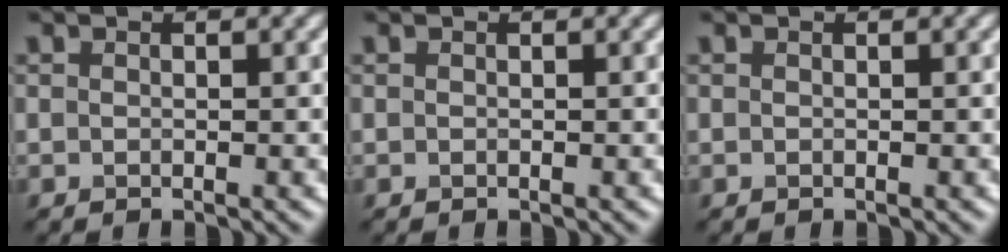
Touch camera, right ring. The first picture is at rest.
{"total": 0.0}
{"total": 0.0}